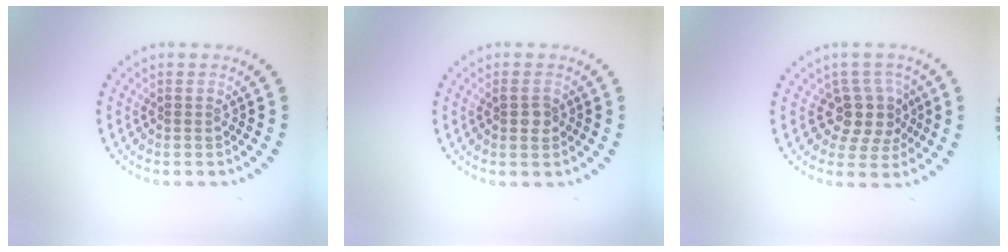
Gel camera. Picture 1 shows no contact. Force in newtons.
{"total": 1.3, "press": 1.2, "slide": 0.2}
{"total": 3.6, "press": 3.0, "slide": 2.0}